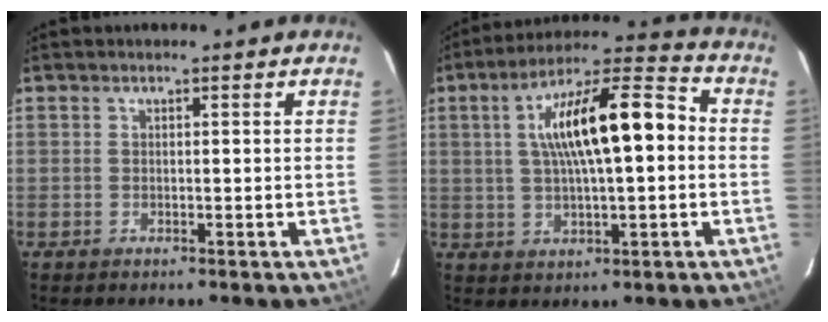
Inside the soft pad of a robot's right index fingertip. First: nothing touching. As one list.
[{"total": 16.3, "force": [1.4, 4.8, 15.5], "torque": [-0.259, 0.032, 0.022]}]